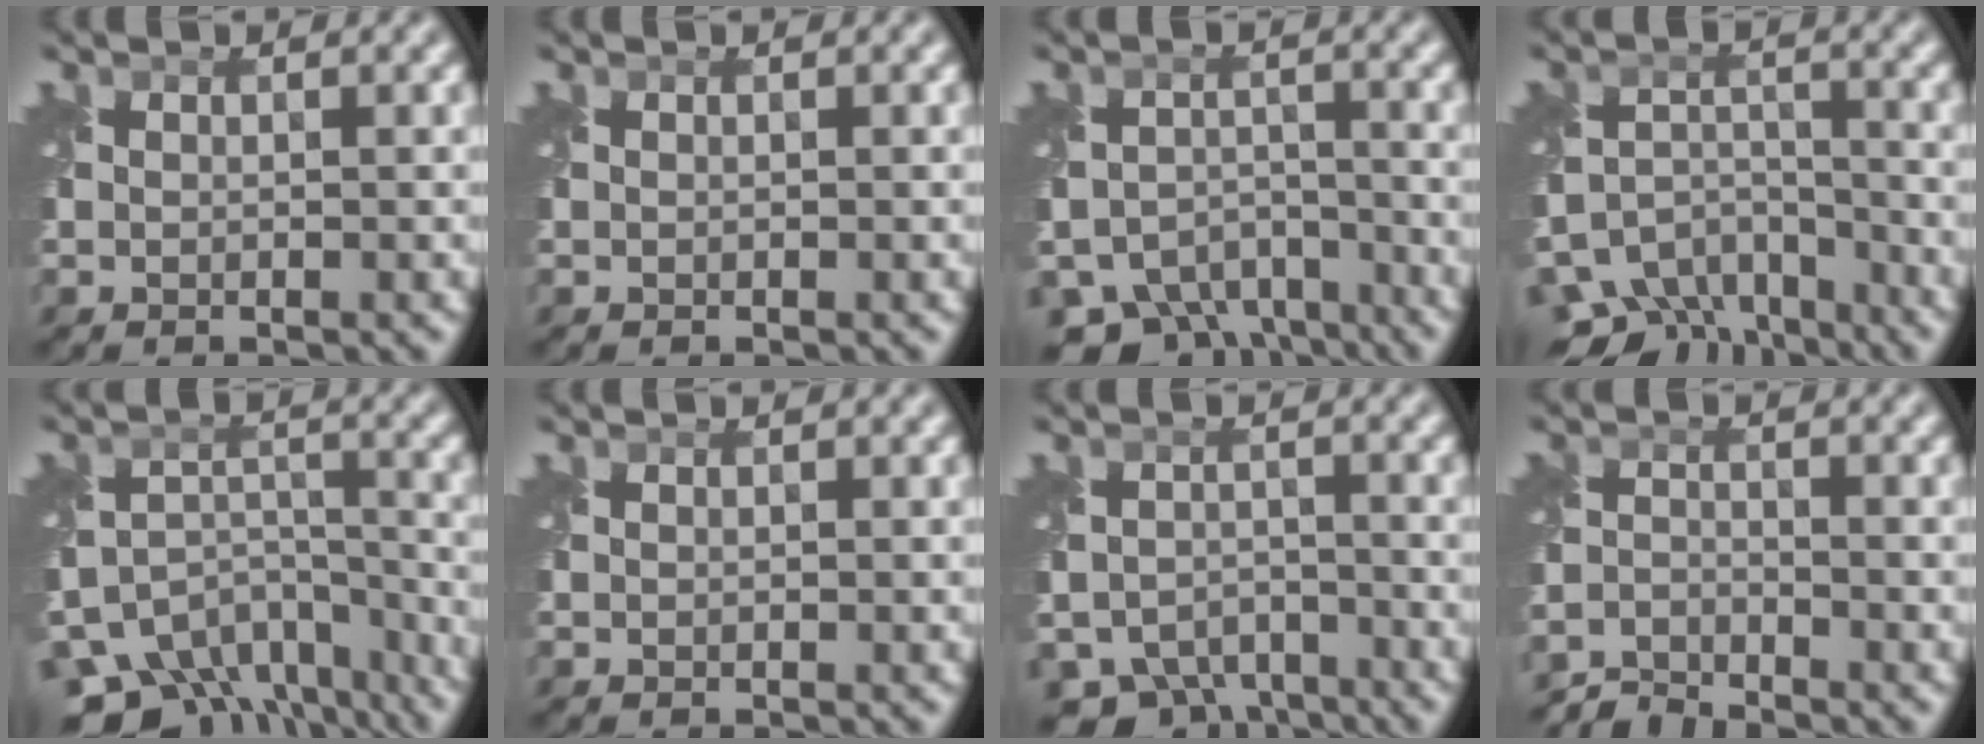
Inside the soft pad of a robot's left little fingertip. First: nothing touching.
{"total": 0.0}
{"total": 9.4, "force": [-8.0, 4.3, 2.5], "torque": [-0.023, -0.012, -0.119]}
{"total": 10.2, "force": [-8.7, 4.8, 2.3], "torque": [-0.024, -0.007, -0.124]}
{"total": 12.8, "force": [-10.4, 6.7, 3.3], "torque": [-0.057, -0.011, -0.133]}
{"total": 0.0}
{"total": 6.9, "force": [-5.7, 3.4, 1.7], "torque": [-0.014, -0.015, -0.093]}
{"total": 3.0, "force": [-3.0, 0.1, -0.2], "torque": [0.003, -0.004, -0.068]}